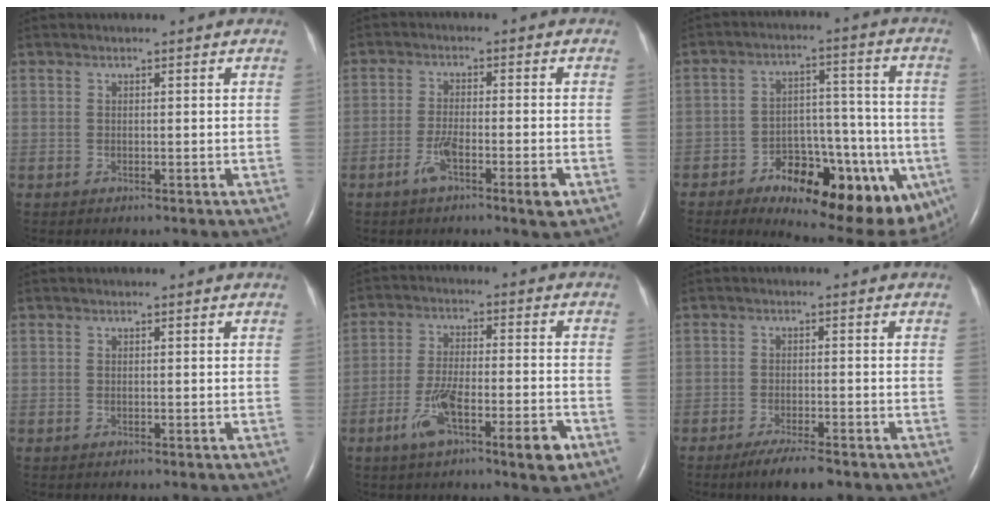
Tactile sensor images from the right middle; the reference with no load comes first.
{"total": 5.7, "force": [-2.9, 0.6, 4.9], "torque": [-0.093, -0.006, -0.052]}
{"total": 20.1, "force": [-10.1, 8.2, 15.3], "torque": [-0.147, 0.017, -0.131]}
{"total": 0.0}
{"total": 10.4, "force": [-5.1, 1.8, 8.9], "torque": [-0.158, -0.002, -0.084]}
{"total": 5.4, "force": [-4.0, 0.7, 3.6], "torque": [-0.064, -0.012, -0.062]}